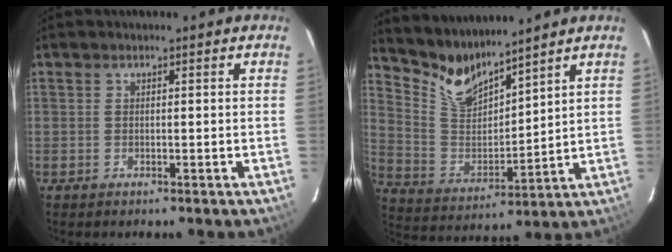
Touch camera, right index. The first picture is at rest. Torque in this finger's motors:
{"motor_torque": [-0.20, 0.75, 0.02, 0.00]}